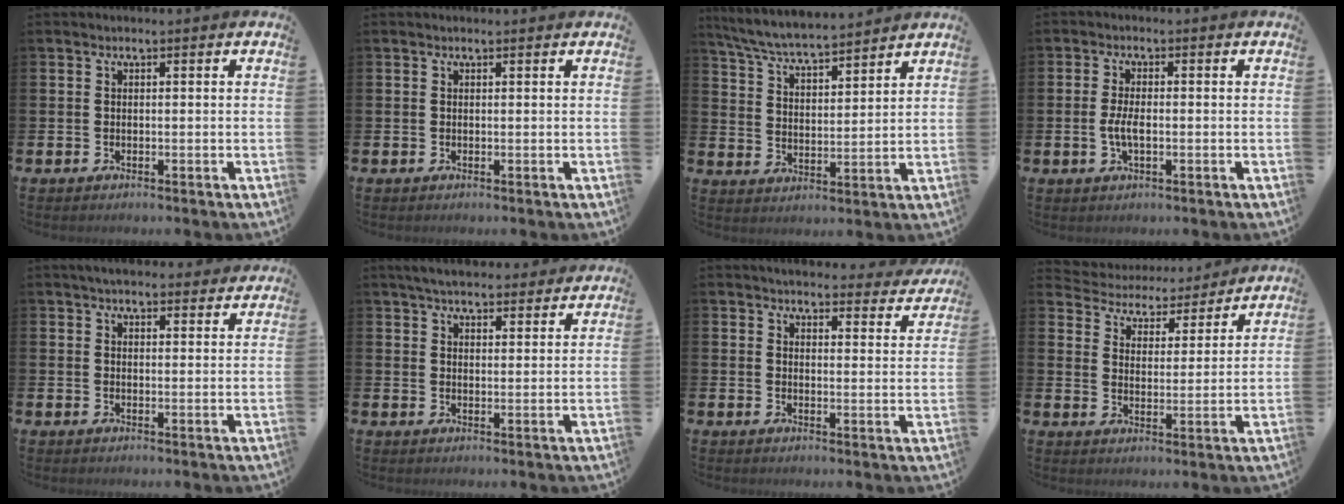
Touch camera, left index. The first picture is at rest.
{"total": 0.0}
{"total": 6.3, "force": [6.1, 0.2, 1.4], "torque": [-0.051, -0.043, 0.106]}
{"total": 3.0, "force": [-0.5, 1.1, 2.7], "torque": [-0.049, -0.003, -0.013]}
{"total": 3.7, "force": [3.5, 0.8, 0.8], "torque": [-0.008, -0.016, 0.061]}
{"total": 4.3, "force": [4.0, 1.0, 1.1], "torque": [-0.023, -0.014, 0.073]}
{"total": 4.1, "force": [4.0, 0.7, 0.3], "torque": [-0.005, -0.032, 0.067]}
{"total": 4.9, "force": [4.6, 1.7, -0.1], "torque": [-0.019, -0.043, 0.073]}